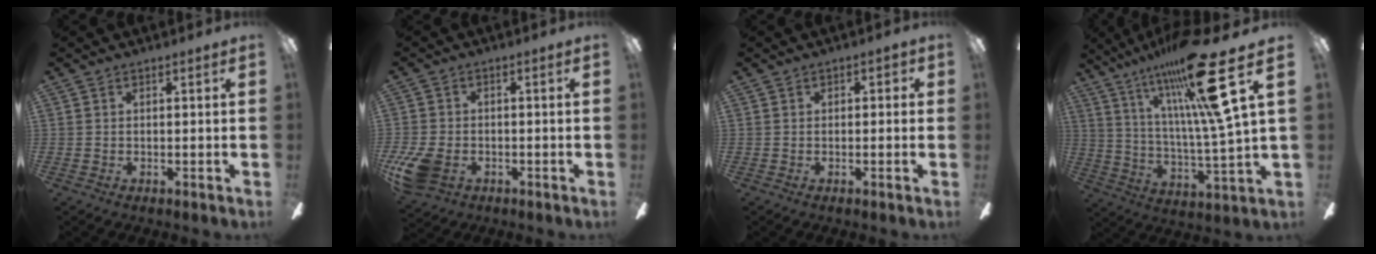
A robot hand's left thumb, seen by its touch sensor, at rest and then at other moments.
{"total": 8.6, "force": [-3.5, 5.7, 5.4], "torque": [-0.130, 0.006, -0.064]}
{"total": 1.2, "force": [-0.5, 0.9, 0.6], "torque": [-0.009, 0.005, -0.009]}
{"total": 26.0, "force": [14.8, 4.2, 21.0], "torque": [-0.341, -0.074, 0.223]}